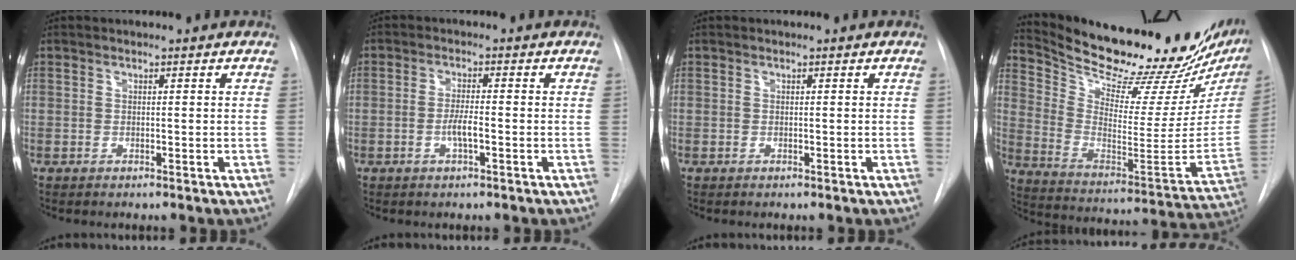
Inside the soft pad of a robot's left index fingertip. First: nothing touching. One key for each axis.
{"total": 2.8, "fx": -1.0, "fy": 0.3, "fz": 2.6, "tx": -0.050, "ty": -0.002, "tz": -0.019}
{"total": 0.0}
{"total": 28.9, "fx": 25.4, "fy": 5.2, "fz": 12.8, "tx": -0.214, "ty": -0.098, "tz": 0.351}